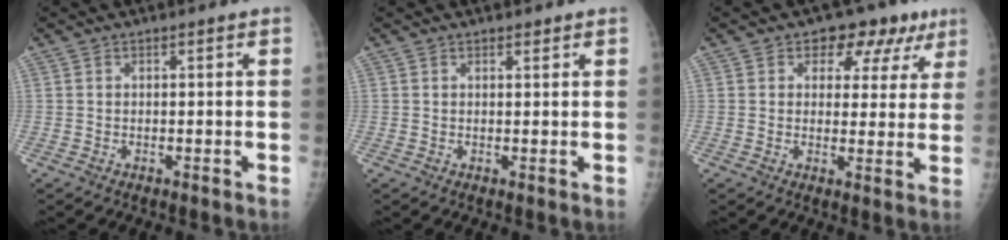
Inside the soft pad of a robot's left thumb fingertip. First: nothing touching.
{"total": 0.9, "force": [0.7, 0.4, 0.3], "torque": [-0.001, -0.005, 0.009]}
{"total": 9.4, "force": [4.9, 6.5, 4.7], "torque": [-0.002, -0.009, 0.054]}